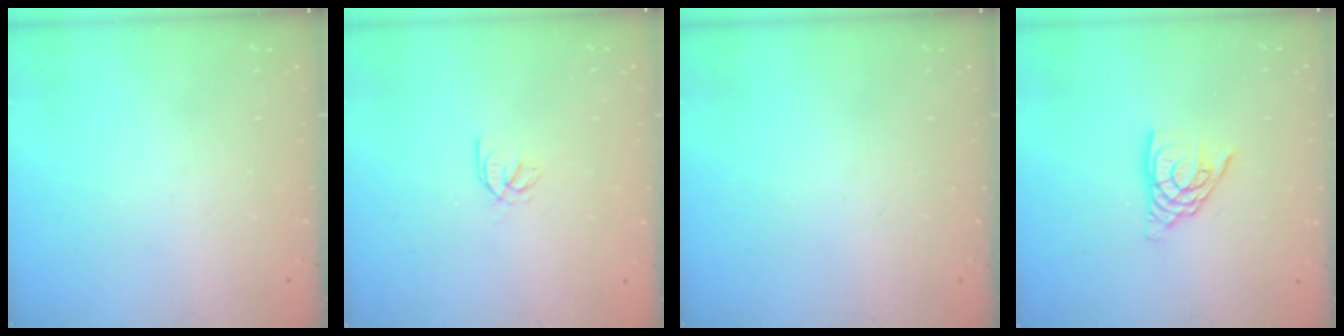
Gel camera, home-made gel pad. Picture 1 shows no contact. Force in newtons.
{"total": 2.1, "press": 2.0, "slide": 0.5}
{"total": 0.0}
{"total": 9.8, "press": 9.8, "slide": 0.9}